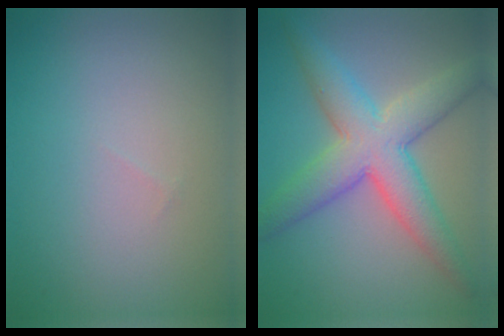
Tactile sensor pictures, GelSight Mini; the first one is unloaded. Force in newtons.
{"total": 7.1, "press": 7.1, "slide": 0.2}